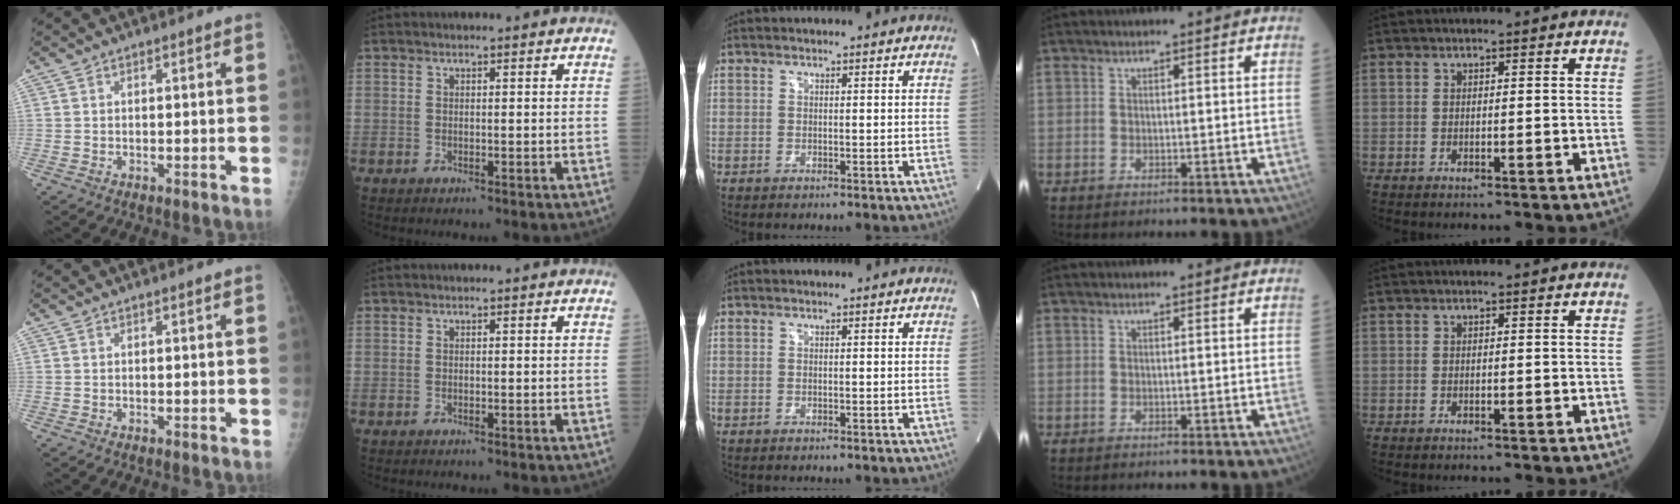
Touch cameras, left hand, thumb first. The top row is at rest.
{}